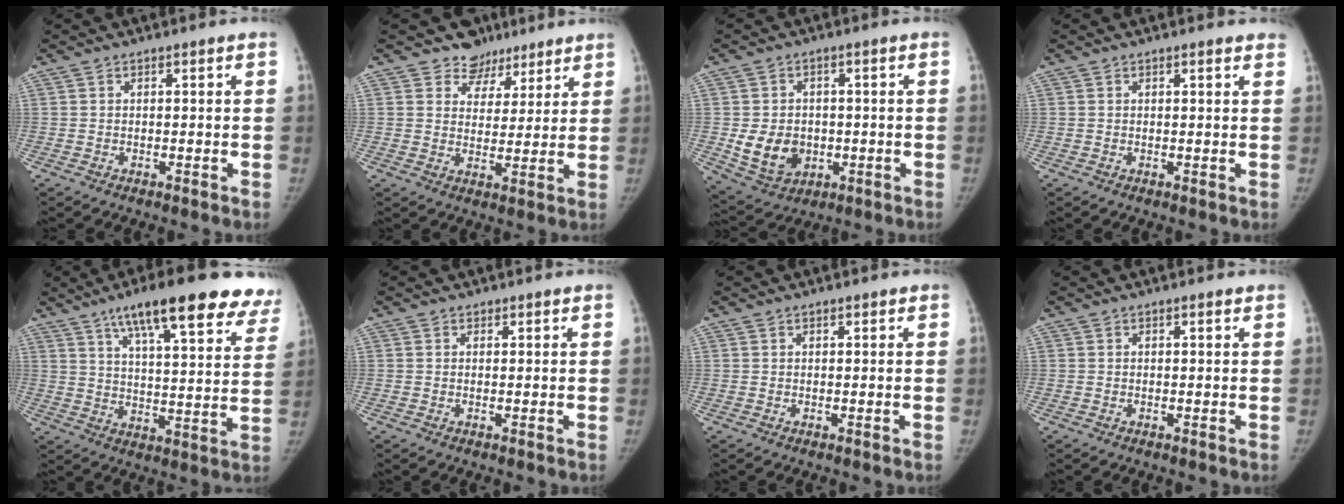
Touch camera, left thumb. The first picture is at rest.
{"total": 7.2, "force": [5.2, 4.9, -0.2], "torque": [0.038, -0.036, 0.073]}
{"total": 9.1, "force": [-1.1, 7.3, 5.3], "torque": [-0.067, -0.003, -0.001]}
{"total": 1.4, "force": [1.1, 0.4, 0.7], "torque": [-0.002, -0.001, 0.012]}
{"total": 23.9, "force": [16.0, 6.4, 16.6], "torque": [-0.197, -0.036, 0.218]}
{"total": 0.6, "force": [0.5, 0.4, 0.0], "torque": [0.003, -0.003, 0.006]}
{"total": 0.8, "force": [0.6, 0.4, 0.3], "torque": [-0.003, -0.003, 0.006]}
{"total": 0.6, "force": [0.4, 0.2, 0.4], "torque": [-0.006, -0.002, 0.005]}